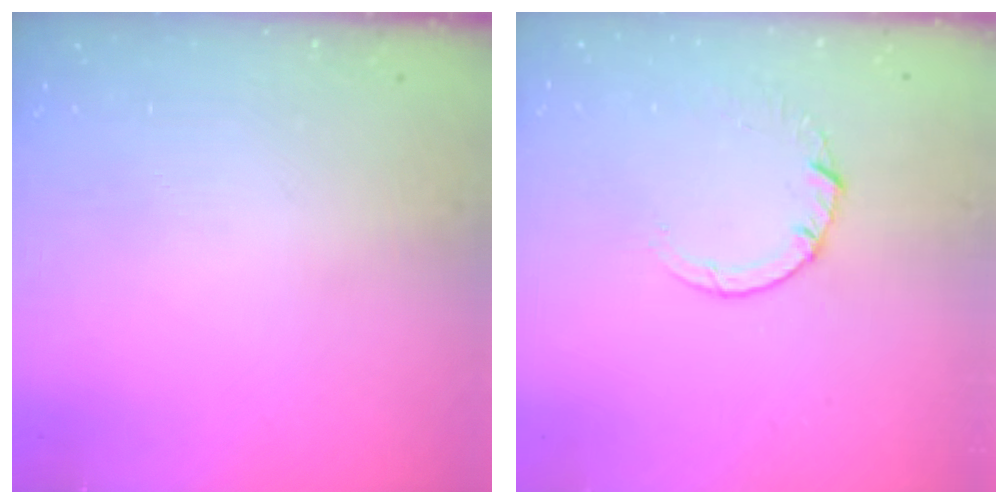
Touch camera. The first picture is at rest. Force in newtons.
{"total": 3.7, "press": 3.7, "slide": 0.5}